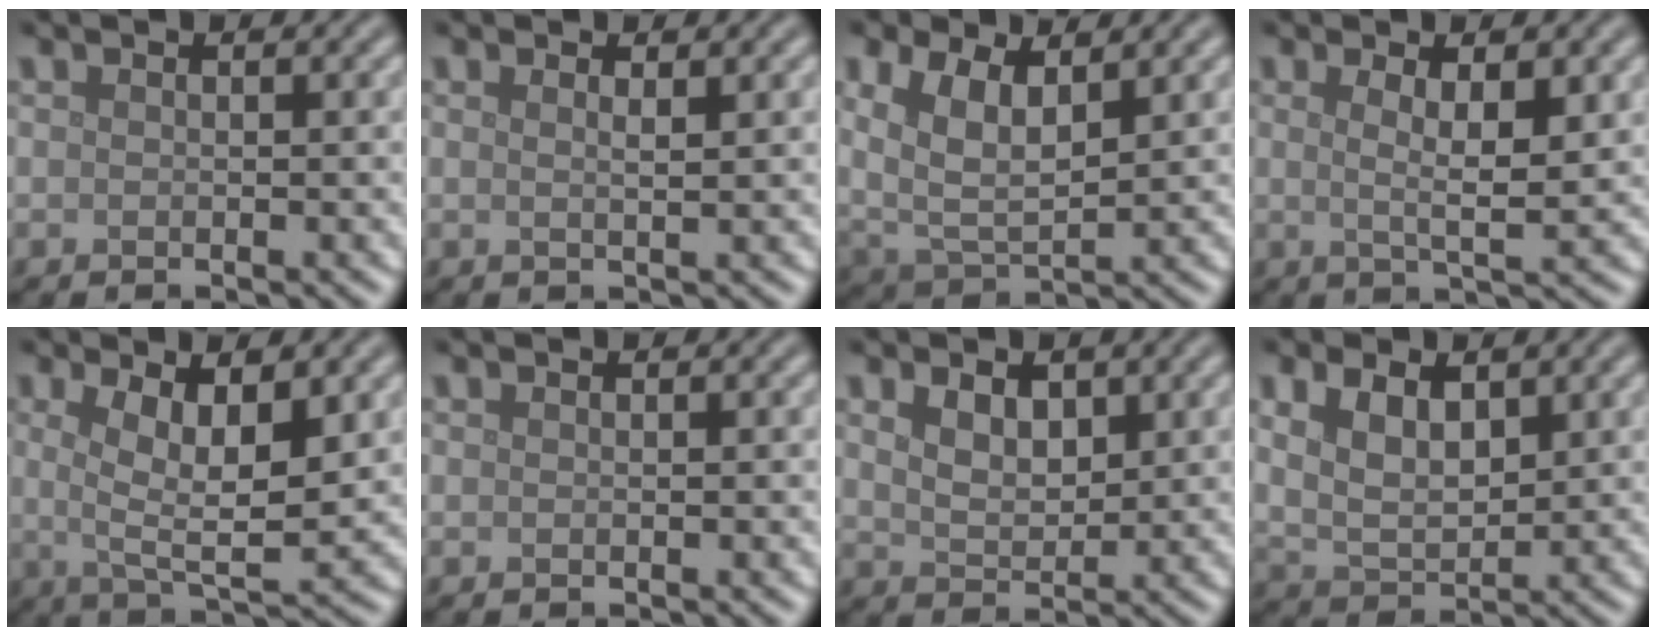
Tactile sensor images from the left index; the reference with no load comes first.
{"total": 1.3, "force": [0.6, 0.4, 1.0], "torque": [-0.008, -0.001, 0.003]}
{"total": 6.1, "force": [2.4, 3.2, 4.5], "torque": [-0.104, -0.002, 0.044]}
{"total": 3.5, "force": [0.9, 0.8, 3.3], "torque": [-0.055, -0.005, 0.015]}
{"total": 6.5, "force": [1.3, 2.2, 6.0], "torque": [-0.106, -0.007, 0.023]}
{"total": 0.0}
{"total": 2.9, "force": [1.4, 1.7, 1.8], "torque": [-0.039, -0.003, 0.028]}
{"total": 4.4, "force": [1.6, 2.5, 3.2], "torque": [-0.073, -0.003, 0.034]}